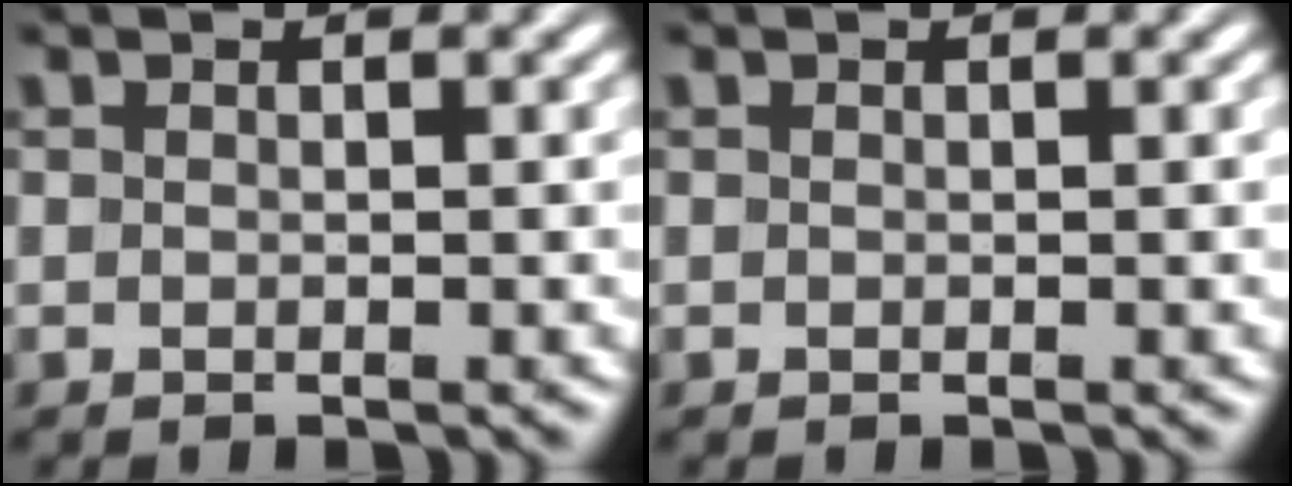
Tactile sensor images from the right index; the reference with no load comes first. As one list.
[{"total": 0.0}]